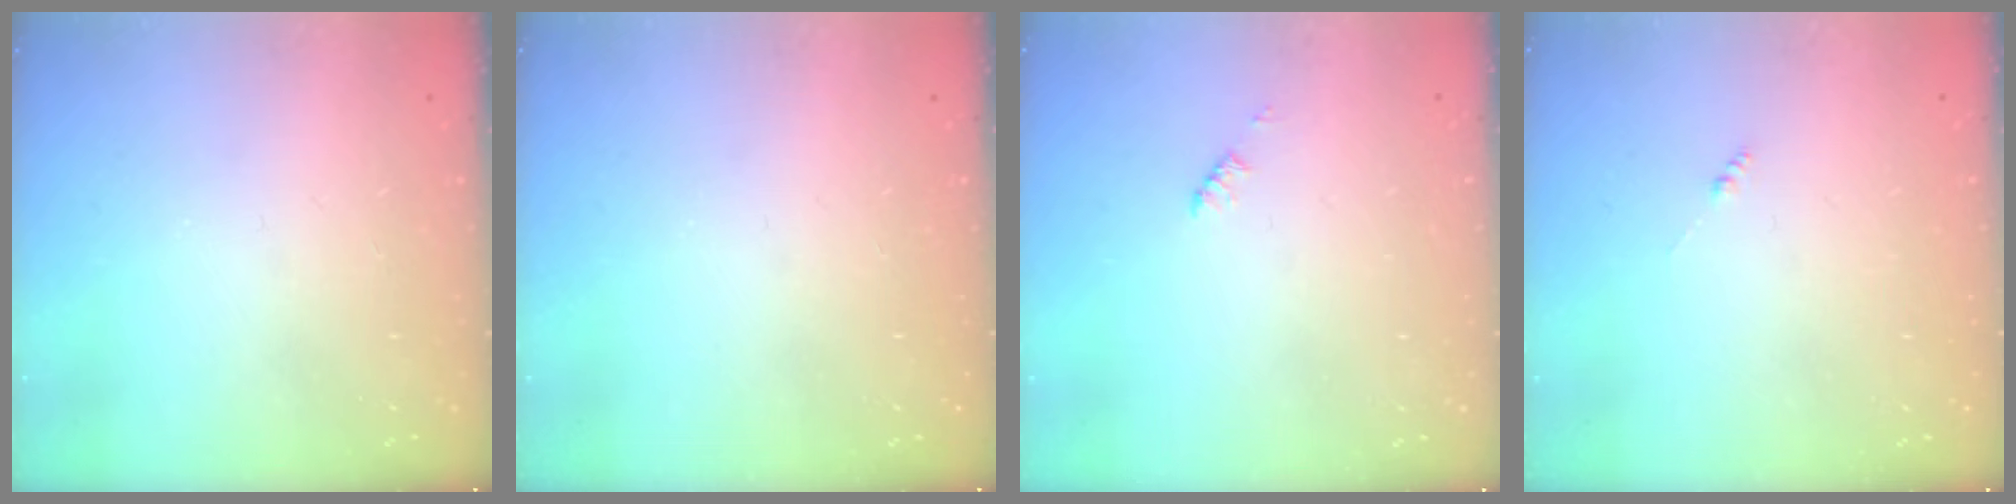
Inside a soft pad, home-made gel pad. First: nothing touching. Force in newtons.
{"total": 0.0}
{"total": 1.2, "press": 1.2, "slide": 0.2}
{"total": 0.0}